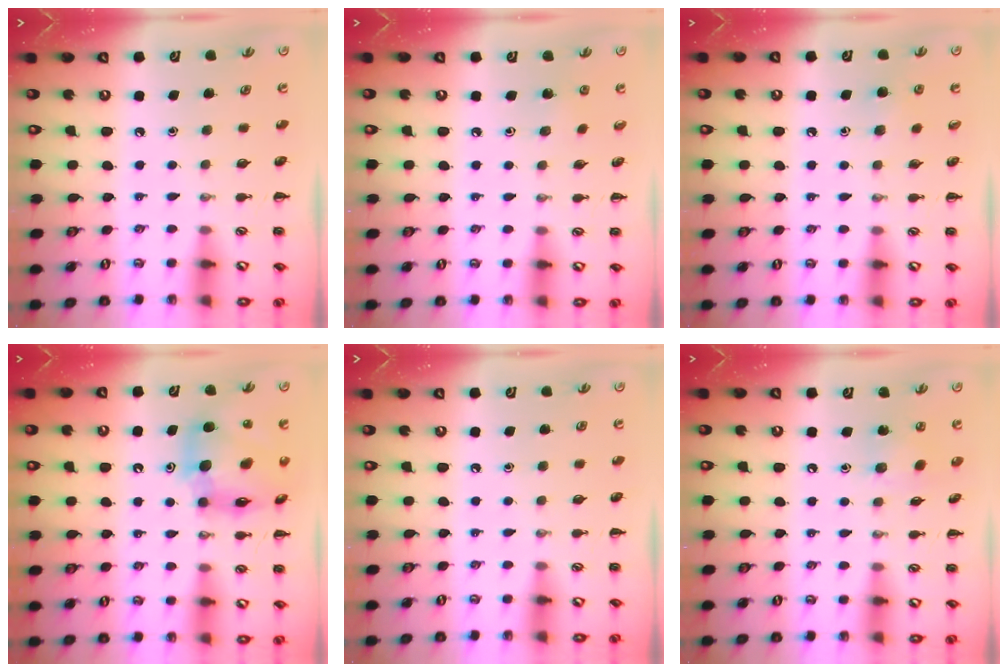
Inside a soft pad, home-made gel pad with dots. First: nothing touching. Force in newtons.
{"total": 1.7, "press": 1.5, "slide": 0.7}
{"total": 3.0, "press": 2.7, "slide": 1.3}
{"total": 11.9, "press": 11.7, "slide": 2.1}
{"total": 0.0}
{"total": 6.3, "press": 6.2, "slide": 1.0}